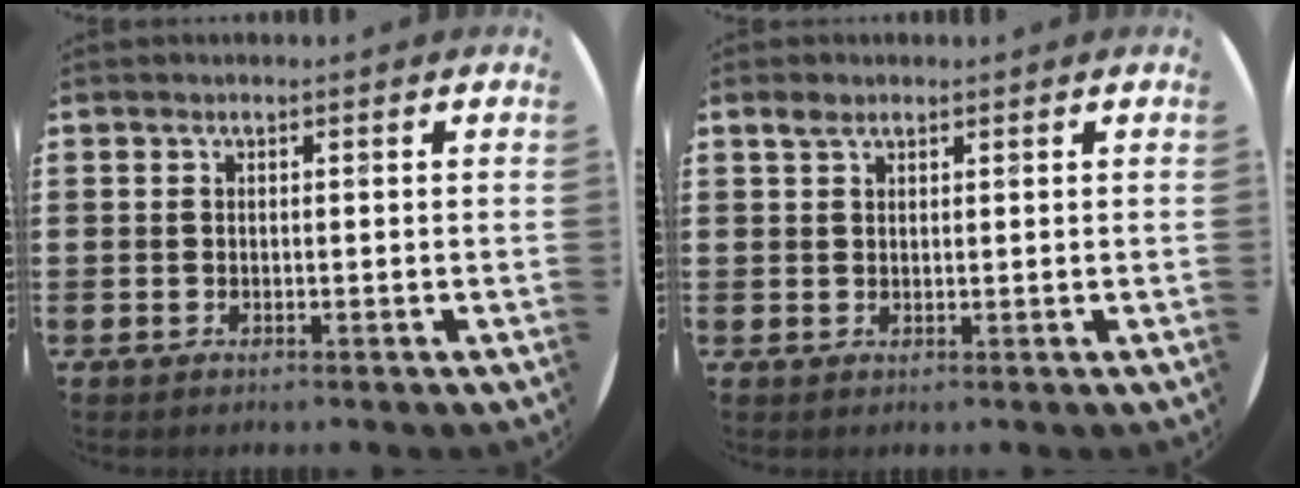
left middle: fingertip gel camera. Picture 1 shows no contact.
{"total": 1.5, "force": [1.2, 0.7, 0.5], "torque": [-0.003, 0.002, 0.021]}